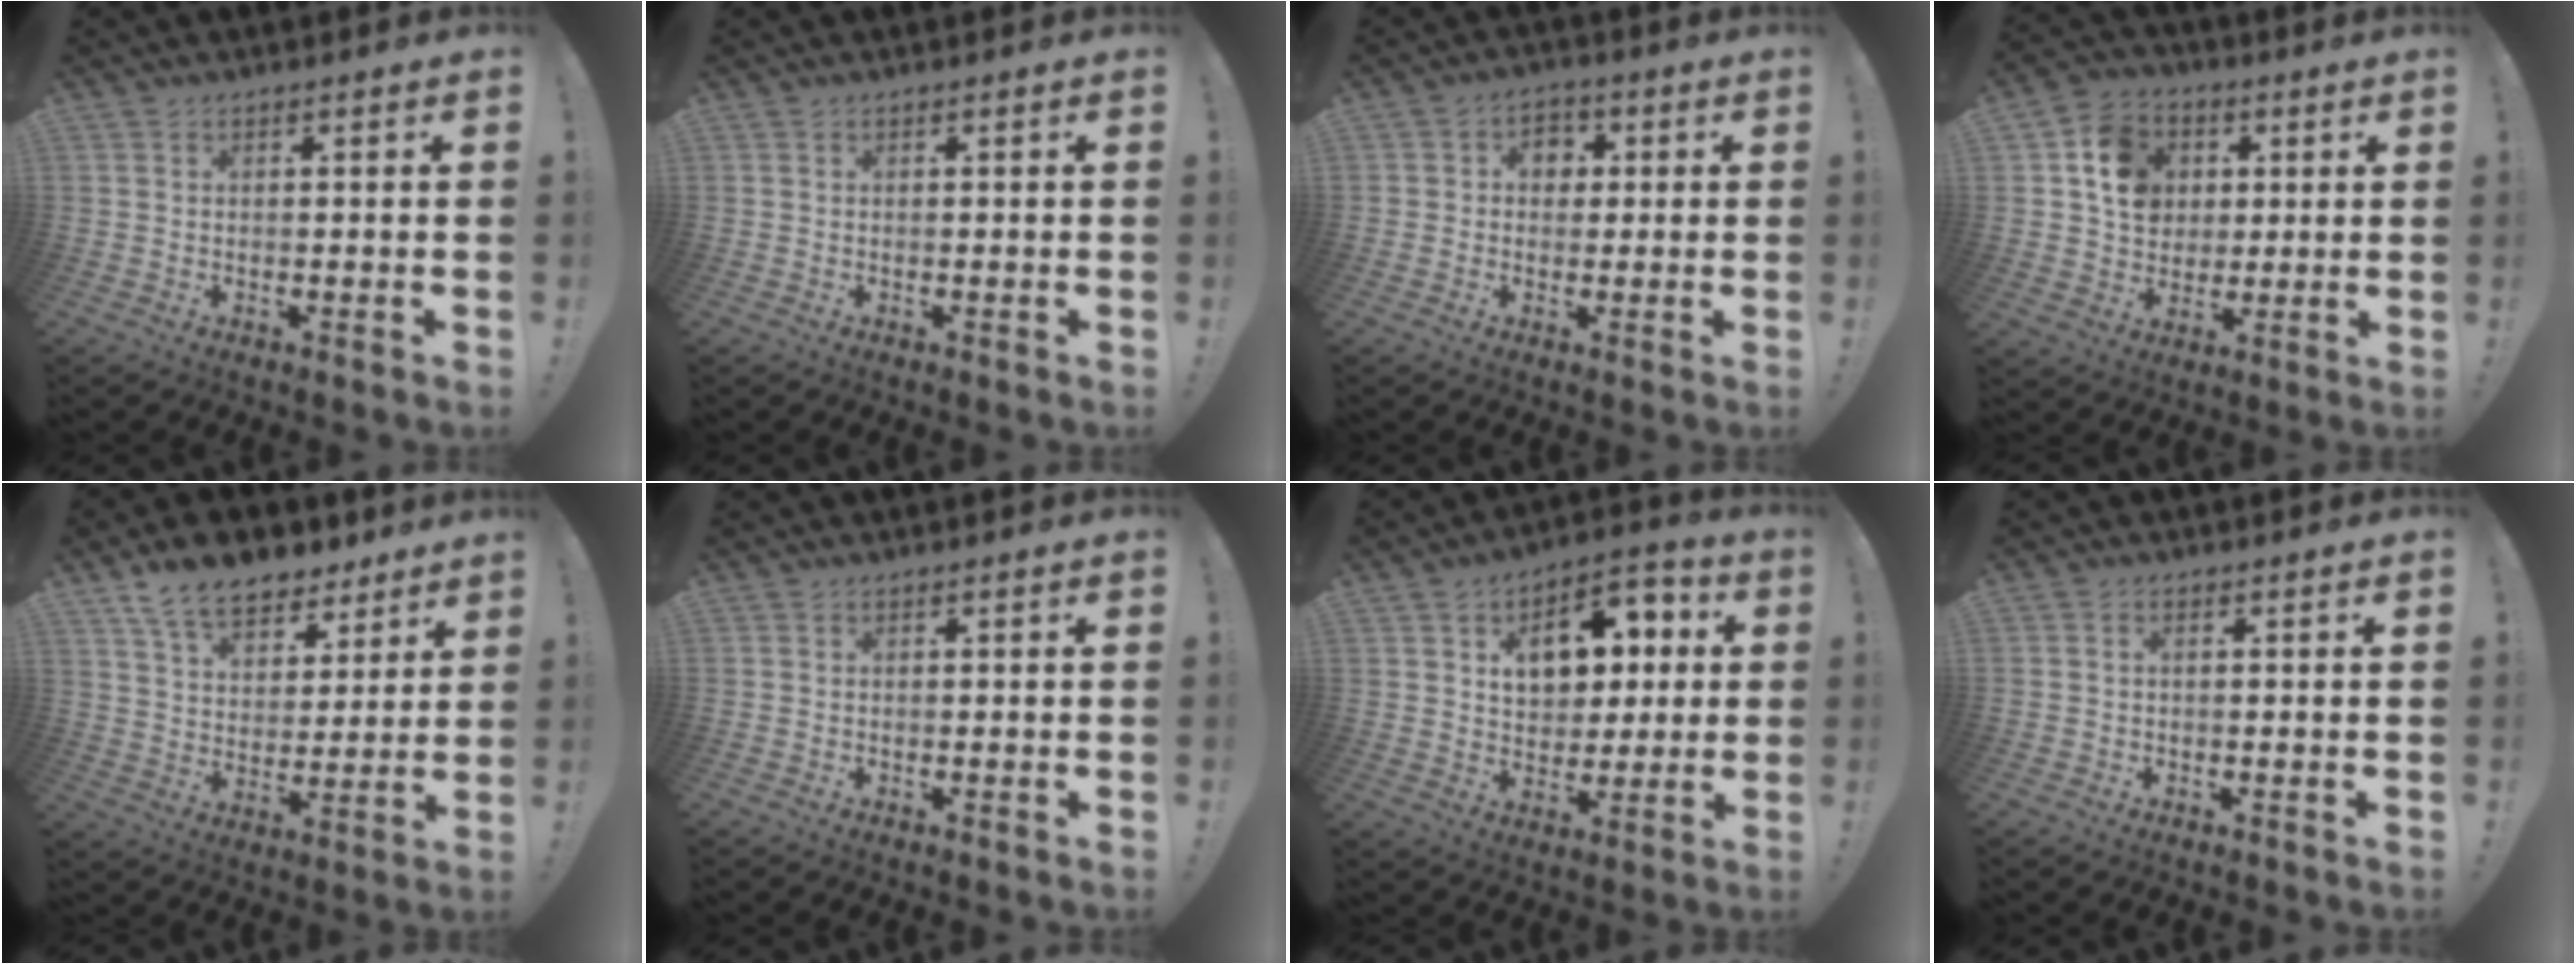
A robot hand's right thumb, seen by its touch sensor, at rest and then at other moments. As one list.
[{"total": 0.0}, {"total": 5.5, "force": [0.7, 4.8, 2.7], "torque": [-0.028, 0.001, 0.011]}, {"total": 13.6, "force": [3.9, 11.4, 6.2], "torque": [-0.084, -0.001, 0.082]}, {"total": 13.2, "force": [9.7, 7.1, 5.3], "torque": [-0.088, -0.063, 0.182]}, {"total": 0.0}, {"total": 13.2, "force": [4.1, 9.4, 8.3], "torque": [-0.107, -0.013, 0.078]}, {"total": 0.8, "force": [0.1, 0.5, 0.6], "torque": [-0.015, 0.003, 0.001]}]